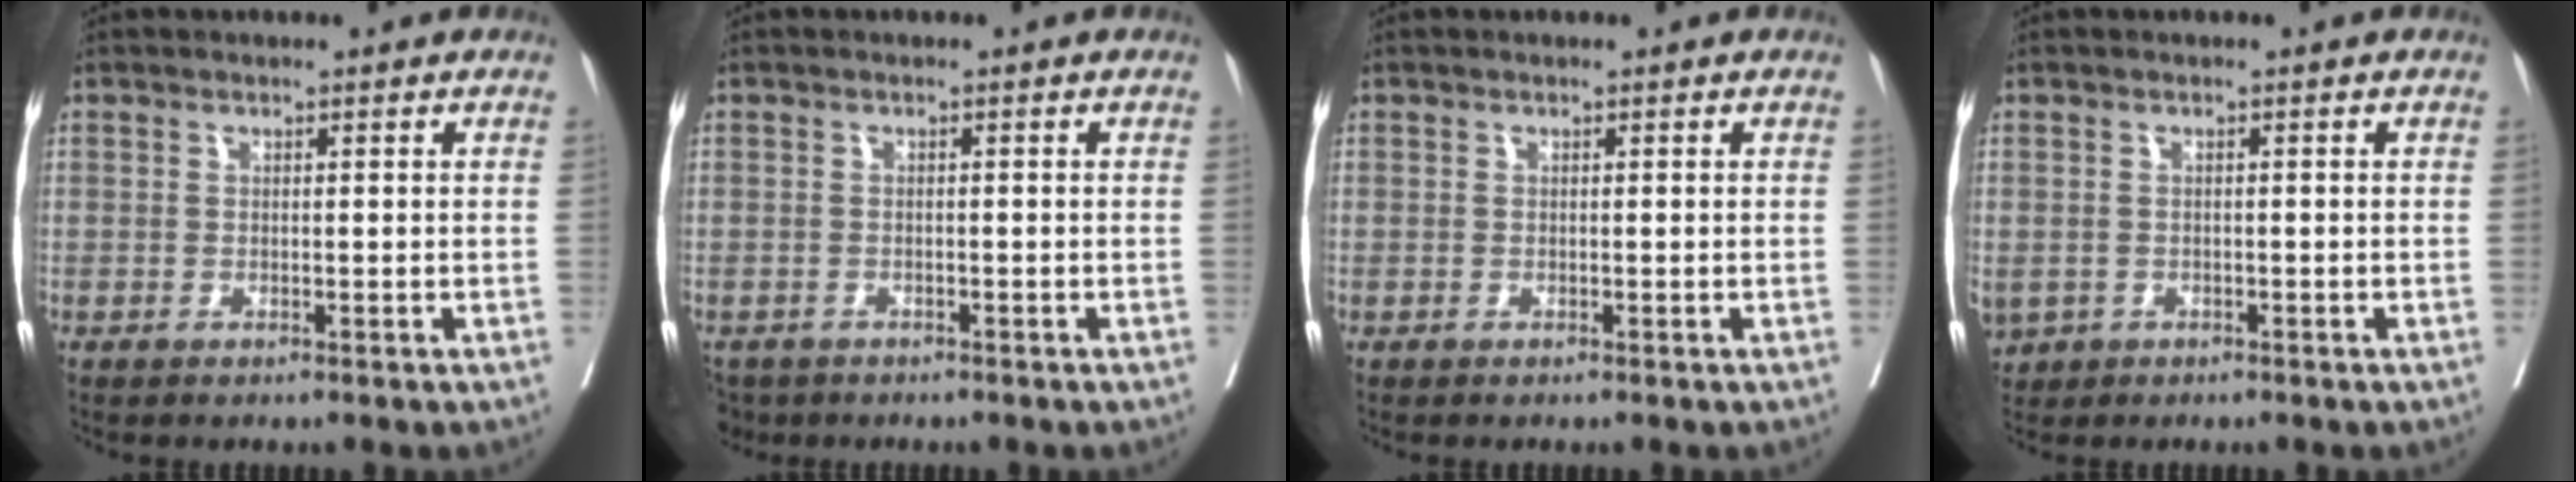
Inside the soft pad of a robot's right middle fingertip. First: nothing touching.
{"total": 3.9, "force": [-3.0, 2.4, 0.6], "torque": [-0.008, -0.002, -0.050]}
{"total": 0.0}
{"total": 4.5, "force": [-2.0, 3.7, 1.7], "torque": [-0.050, -0.005, -0.027]}